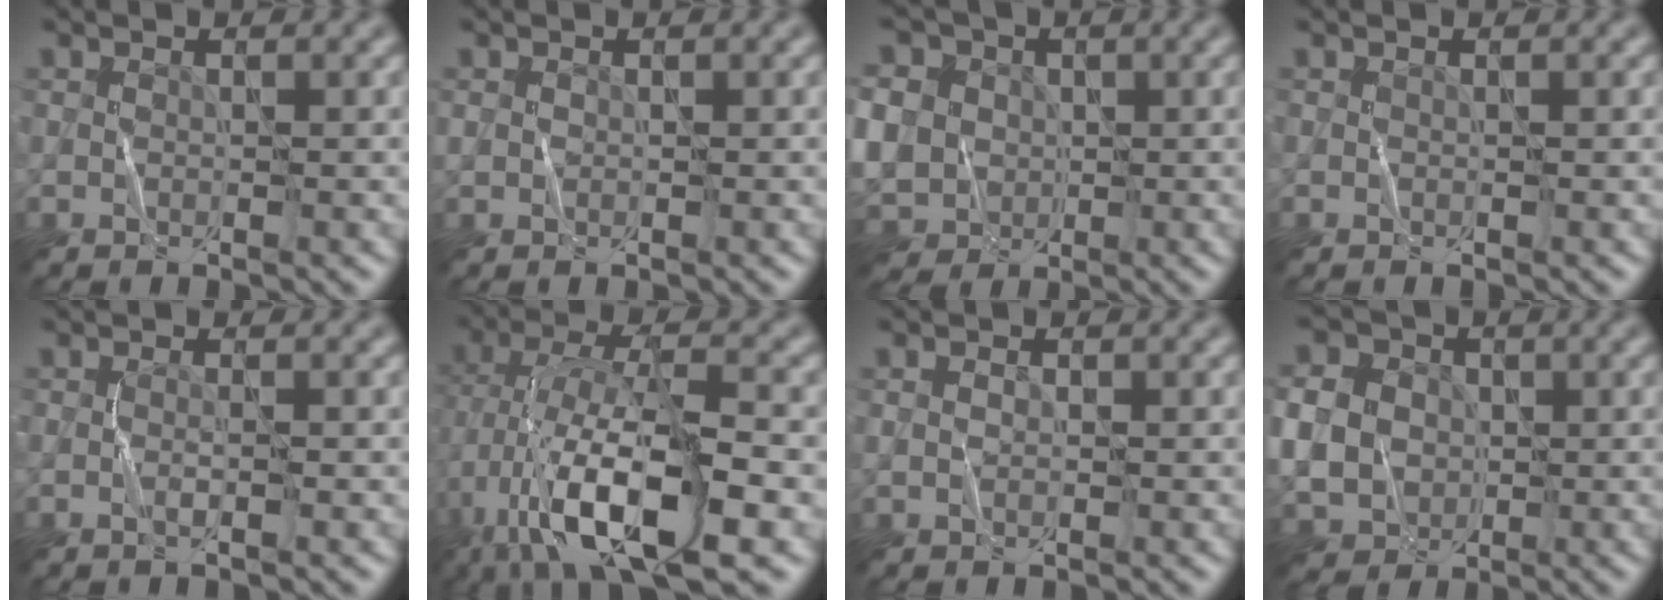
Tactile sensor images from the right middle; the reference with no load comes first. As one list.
[{"total": 0.6, "force": [0.1, 0.5, 0.3], "torque": [-0.006, 0.000, 0.004]}, {"total": 12.1, "force": [1.1, 10.4, 6.1], "torque": [-0.149, 0.020, -0.012]}, {"total": 0.0}, {"total": 0.8, "force": [-0.3, -0.1, 0.7], "torque": [-0.015, -0.001, -0.008]}, {"total": 12.7, "force": [-4.7, 4.2, 11.0], "torque": [-0.199, 0.008, -0.087]}, {"total": 0.8, "force": [0.0, 0.6, 0.6], "torque": [-0.011, 0.002, 0.000]}, {"total": 7.8, "force": [-0.1, 6.7, 3.9], "torque": [-0.091, 0.008, -0.017]}]